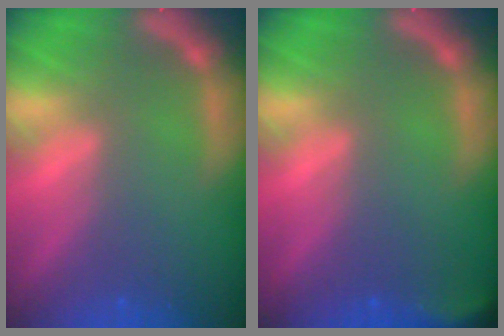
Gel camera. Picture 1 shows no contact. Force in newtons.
{"total": 2.9}